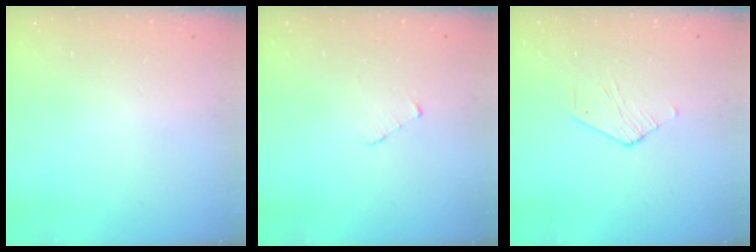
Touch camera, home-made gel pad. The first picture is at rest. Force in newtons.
{"total": 2.7, "press": 2.7, "slide": 0.3}
{"total": 2.7, "press": 2.7, "slide": 0.3}